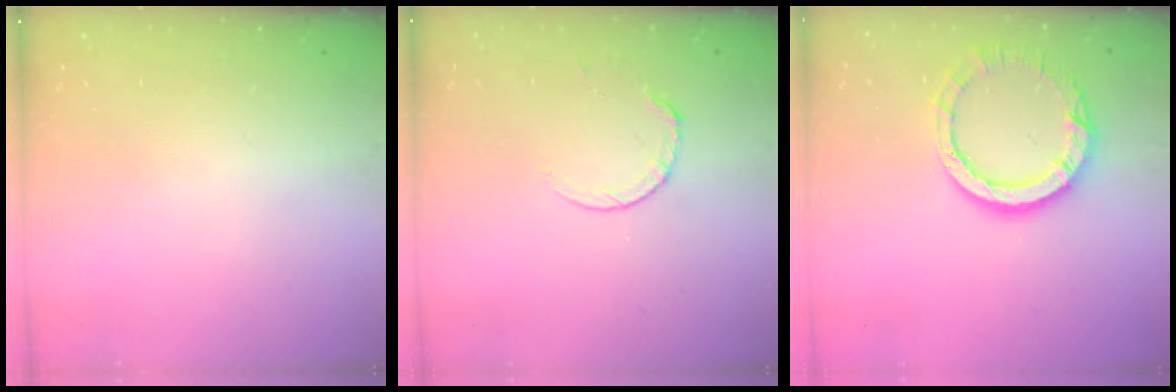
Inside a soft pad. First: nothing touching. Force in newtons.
{"total": 5.9, "press": 5.9, "slide": 0.5}
{"total": 10.2, "press": 10.2, "slide": 0.9}